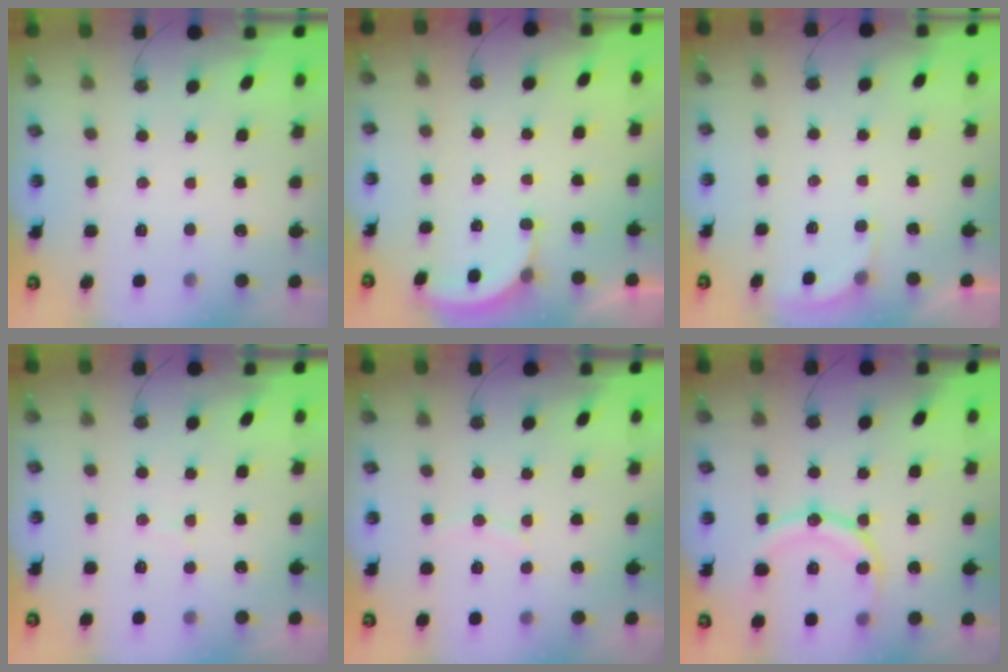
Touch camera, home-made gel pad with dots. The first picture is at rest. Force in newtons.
{"total": 1.6, "press": 1.6, "slide": 0.3}
{"total": 2.6, "press": 2.6, "slide": 0.1}
{"total": 4.0, "press": 3.9, "slide": 1.0}
{"total": 5.2, "press": 5.1, "slide": 0.8}
{"total": 13.4, "press": 13.3, "slide": 1.2}